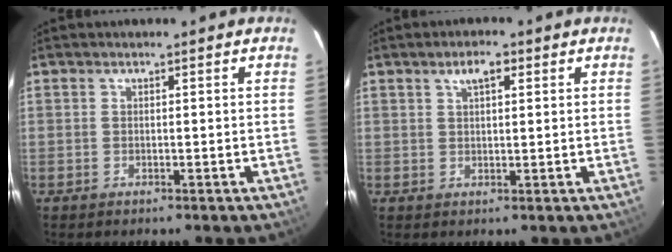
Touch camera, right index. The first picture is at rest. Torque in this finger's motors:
{"motor_torque": [0.15, 0.00, 0.13, 0.04]}